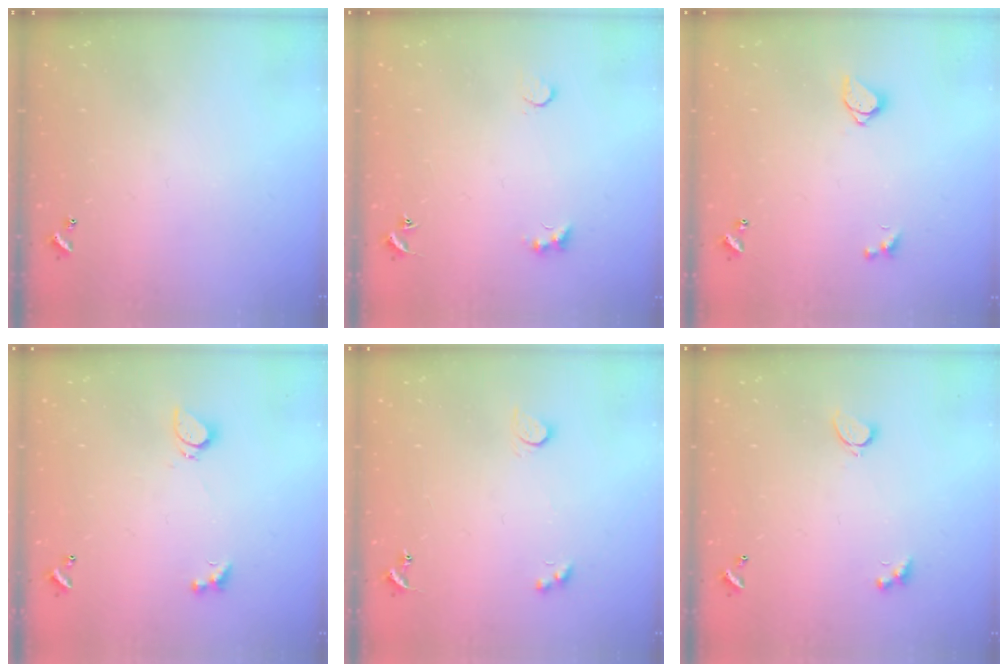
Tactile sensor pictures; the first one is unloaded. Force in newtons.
{"total": 3.0, "press": 2.9, "slide": 0.8}
{"total": 1.6, "press": 1.5, "slide": 0.4}
{"total": 2.6, "press": 2.5, "slide": 0.8}
{"total": 2.8, "press": 2.8, "slide": 0.5}
{"total": 2.3, "press": 2.3, "slide": 0.6}